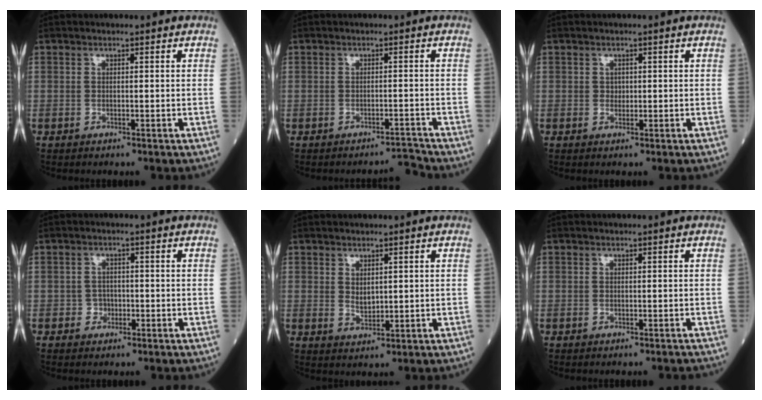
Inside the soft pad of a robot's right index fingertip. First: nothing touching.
{"total": 2.0, "force": [-1.9, -0.4, -0.4], "torque": [0.012, -0.004, -0.025]}
{"total": 0.9, "force": [0.1, 0.8, 0.4], "torque": [-0.003, 0.002, 0.002]}
{"total": 1.9, "force": [-0.8, 1.7, 0.4], "torque": [0.001, 0.010, -0.015]}
{"total": 2.1, "force": [0.8, 1.2, 1.6], "torque": [-0.030, -0.004, 0.020]}
{"total": 0.8, "force": [-0.7, 0.0, 0.1], "torque": [0.000, -0.002, -0.011]}